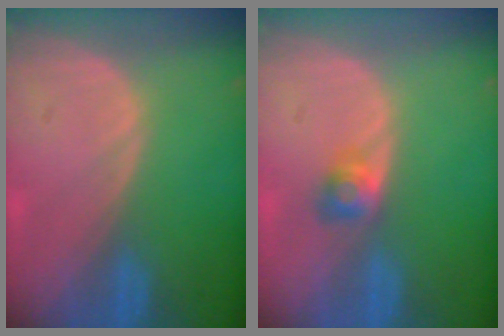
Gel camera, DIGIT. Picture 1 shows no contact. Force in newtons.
{"total": 2.6, "press": 2.4, "slide": 1.0}